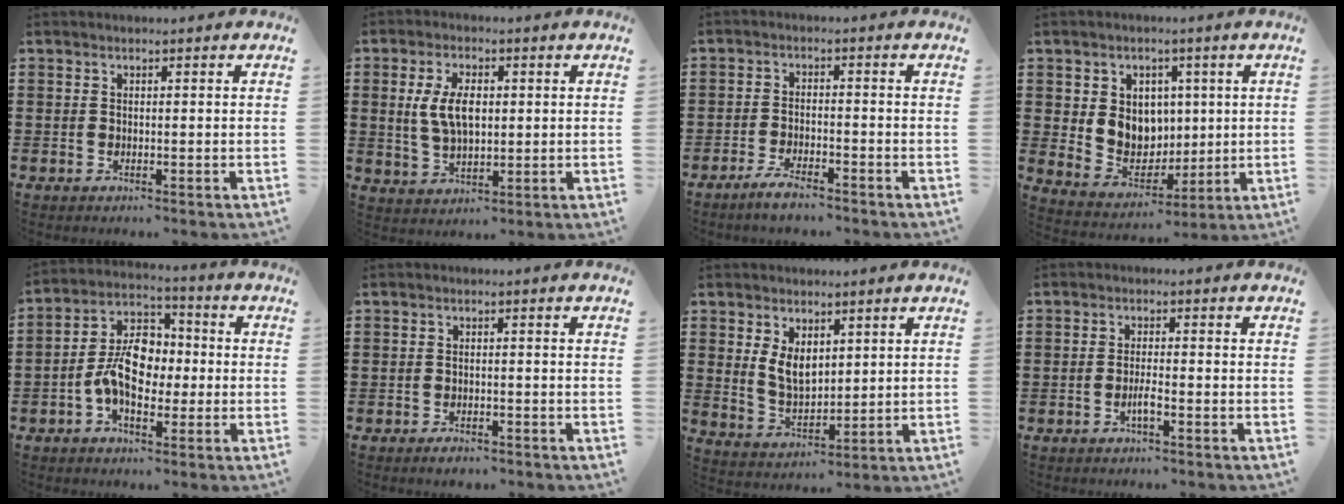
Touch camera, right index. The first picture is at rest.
{"total": 6.6, "force": [0.9, 3.5, 5.5], "torque": [-0.111, 0.007, 0.010]}
{"total": 3.0, "force": [-2.7, 0.3, 1.3], "torque": [-0.030, 0.005, -0.056]}
{"total": 6.5, "force": [1.9, 6.1, 1.3], "torque": [-0.043, -0.005, 0.036]}
{"total": 8.7, "force": [-1.5, 5.5, 6.6], "torque": [-0.143, 0.005, -0.034]}
{"total": 1.3, "force": [-1.2, 0.3, 0.3], "torque": [-0.009, -0.002, -0.024]}
{"total": 5.5, "force": [2.3, 3.4, 3.7], "torque": [-0.072, 0.005, 0.041]}
{"total": 2.5, "force": [-1.2, 0.2, 2.2], "torque": [-0.046, -0.004, -0.023]}